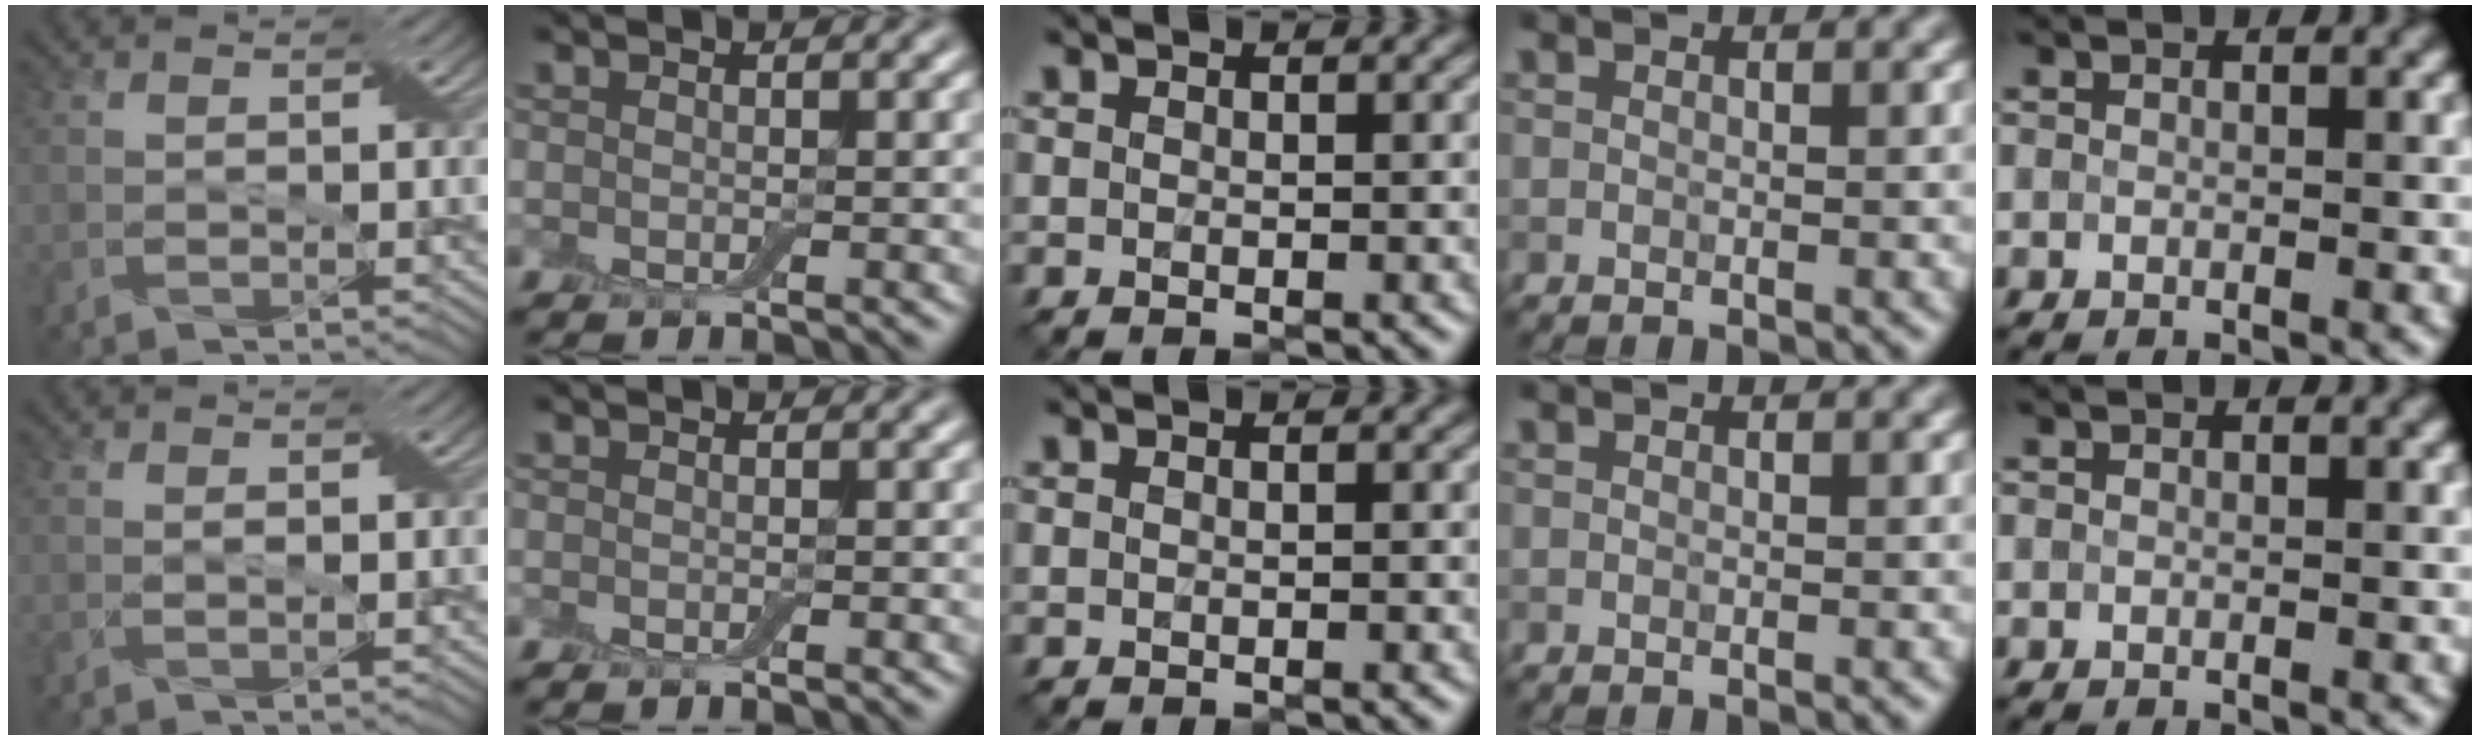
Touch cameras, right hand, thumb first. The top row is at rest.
{"thumb": {"total": 0.7, "force": [0.2, 0.1, 0.6], "torque": [-0.014, 0.002, 0.002]}, "index": {"total": 0.6, "force": [-0.5, 0.1, 0.3], "torque": [-0.006, -0.004, -0.008]}}